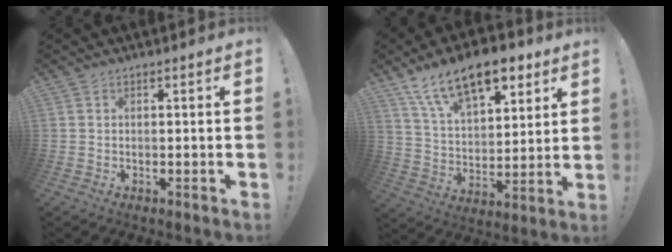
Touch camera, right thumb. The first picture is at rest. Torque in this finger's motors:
{"motor_torque": [0.23, 1.34, 0.58, -0.06, 0.31]}